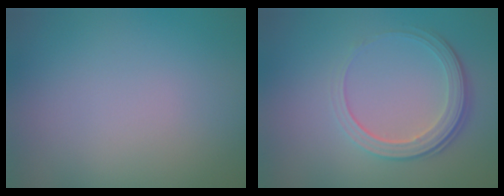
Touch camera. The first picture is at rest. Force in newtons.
{"total": 3.9, "press": 2.8, "slide": 2.8}